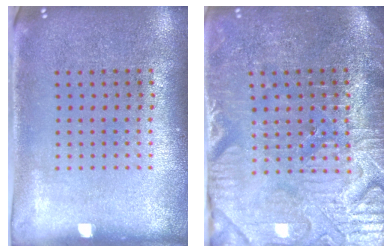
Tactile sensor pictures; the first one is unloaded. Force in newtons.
{"total": 4.0, "press": 3.9, "slide": 1.0}